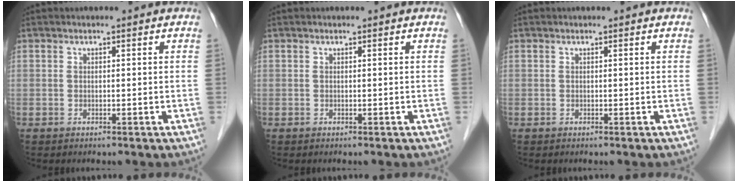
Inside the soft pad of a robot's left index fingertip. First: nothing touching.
{"total": 0.0}
{"total": 0.0}